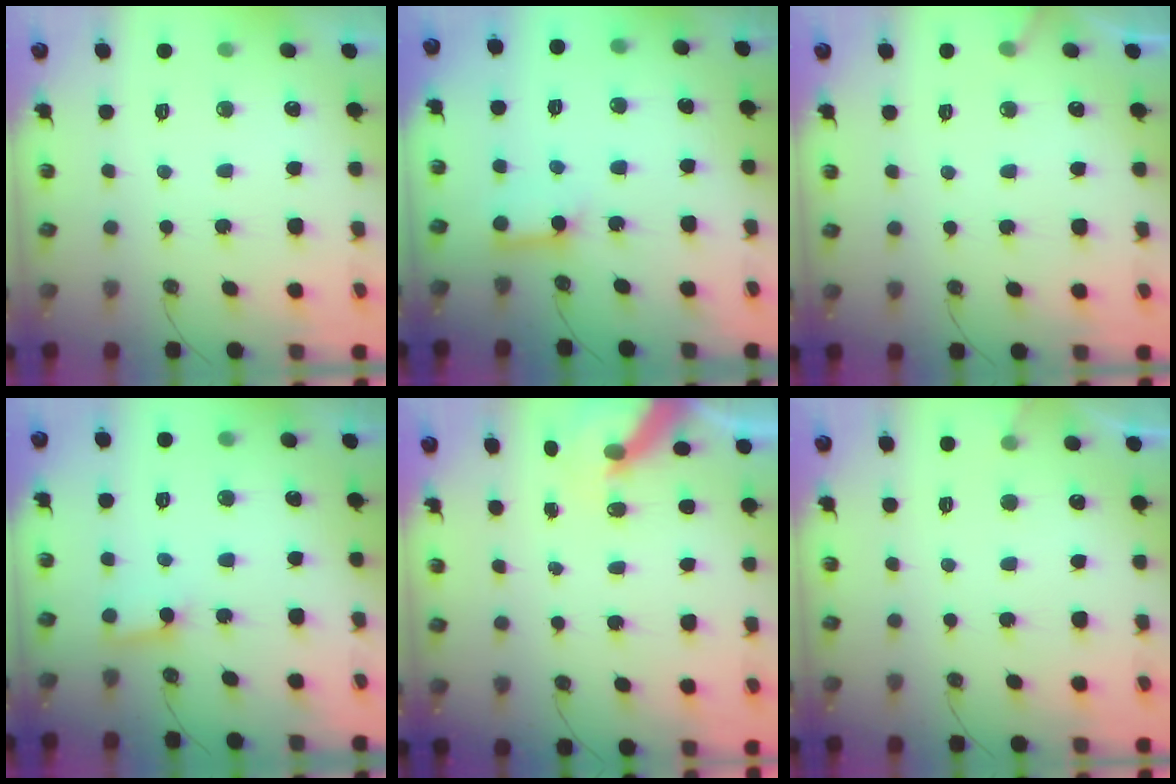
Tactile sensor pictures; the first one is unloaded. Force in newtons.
{"total": 6.8, "press": 6.8, "slide": 0.7}
{"total": 3.9, "press": 3.9, "slide": 0.2}
{"total": 3.0, "press": 2.9, "slide": 0.3}
{"total": 5.8, "press": 5.8, "slide": 0.4}
{"total": 3.7, "press": 3.7, "slide": 0.3}